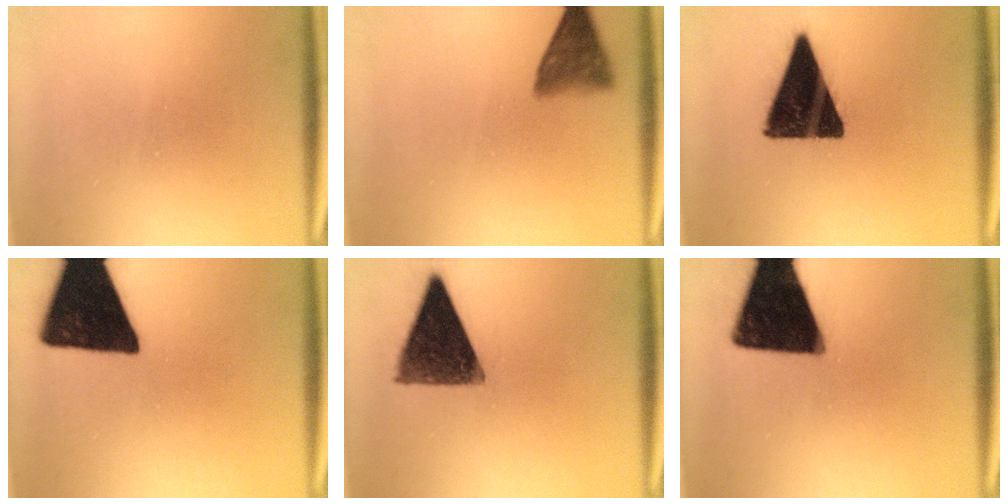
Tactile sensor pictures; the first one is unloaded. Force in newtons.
{"total": 5.2}
{"total": 16.1}
{"total": 17.6}
{"total": 12.4}
{"total": 18.3}